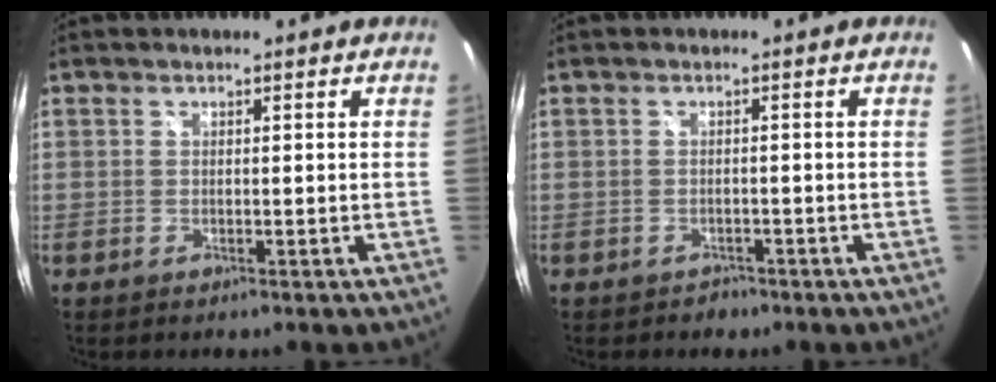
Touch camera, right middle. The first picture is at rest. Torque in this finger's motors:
{"motor_torque": [-0.38, -0.19, -0.01, -0.01]}